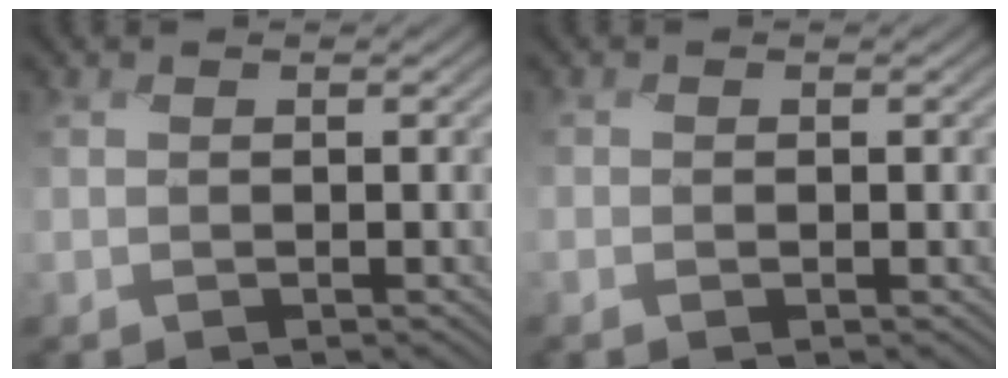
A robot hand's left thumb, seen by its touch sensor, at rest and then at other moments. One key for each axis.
{"total": 0.0}